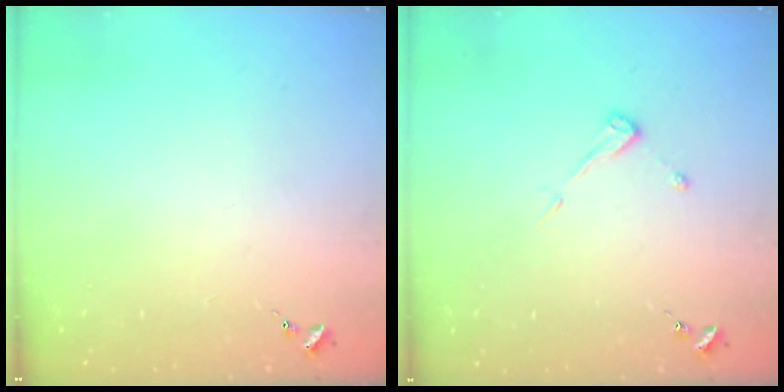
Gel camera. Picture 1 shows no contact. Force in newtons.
{"total": 3.8, "press": 3.8, "slide": 0.3}